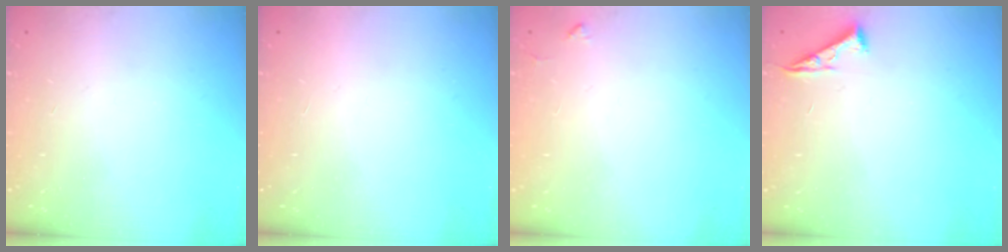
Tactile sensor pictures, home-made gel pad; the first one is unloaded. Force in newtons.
{"total": 1.7, "press": 1.6, "slide": 0.1}
{"total": 3.5, "press": 3.5, "slide": 0.5}
{"total": 4.3, "press": 4.3, "slide": 0.6}